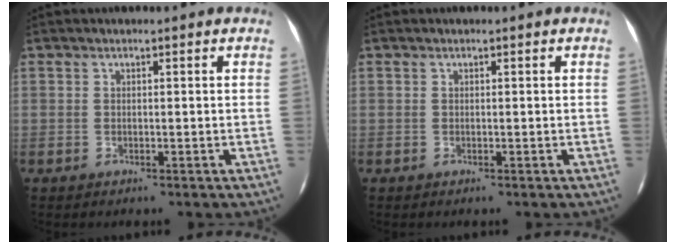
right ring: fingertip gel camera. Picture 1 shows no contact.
{"total": 0.0}